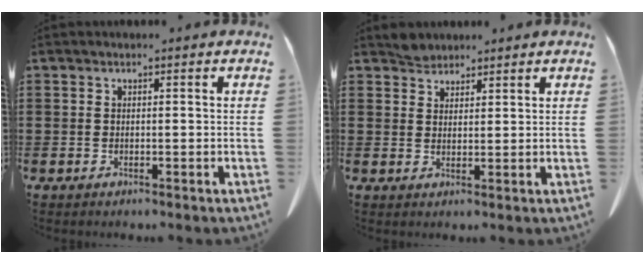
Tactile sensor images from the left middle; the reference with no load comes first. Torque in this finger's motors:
{"motor_torque": [-0.01, 0.02, 0.00, 0.00]}